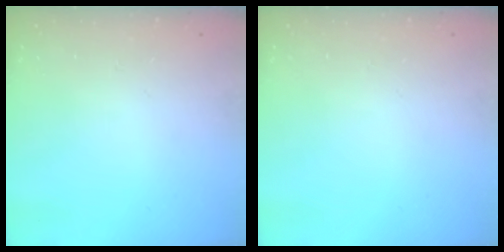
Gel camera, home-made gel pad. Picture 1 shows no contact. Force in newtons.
{"total": 0.0}